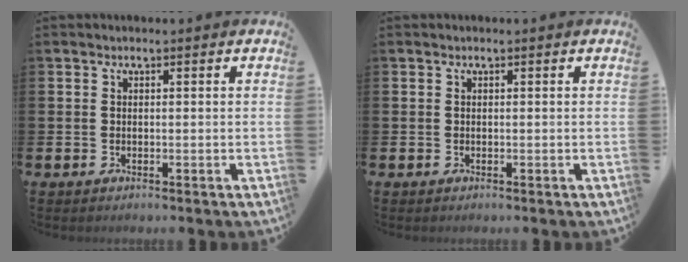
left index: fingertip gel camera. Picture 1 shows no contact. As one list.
[{"total": 0.0}]